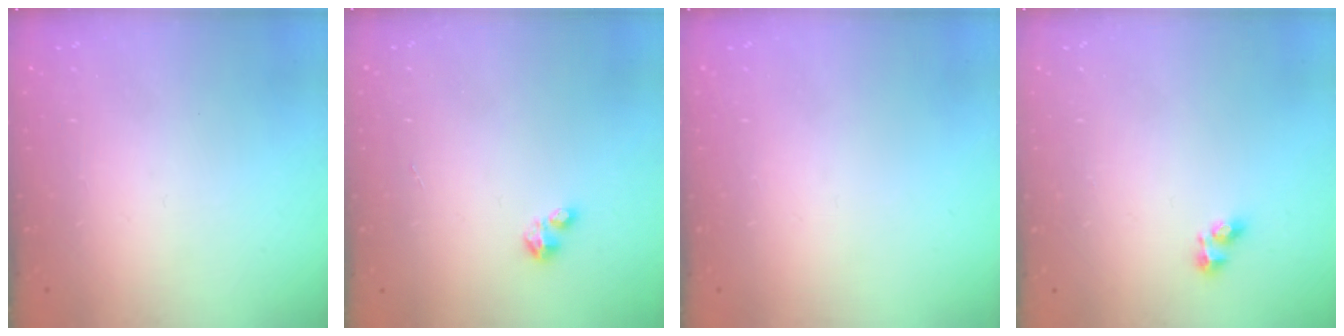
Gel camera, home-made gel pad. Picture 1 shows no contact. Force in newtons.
{"total": 1.7, "press": 1.7, "slide": 0.2}
{"total": 0.0}
{"total": 3.6, "press": 3.4, "slide": 1.3}